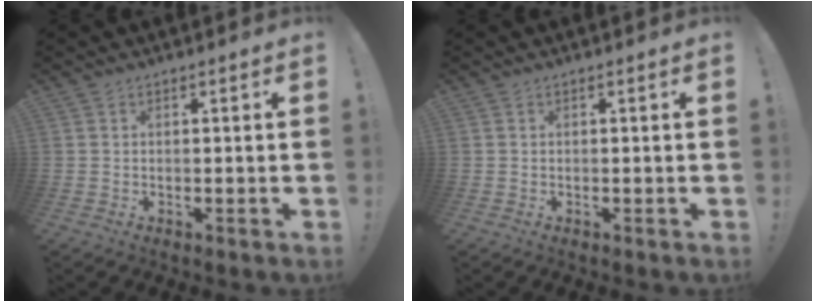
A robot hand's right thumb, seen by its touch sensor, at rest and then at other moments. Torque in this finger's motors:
{"motor_torque": [-0.01, 0.00, 0.02, 0.02, -0.01]}